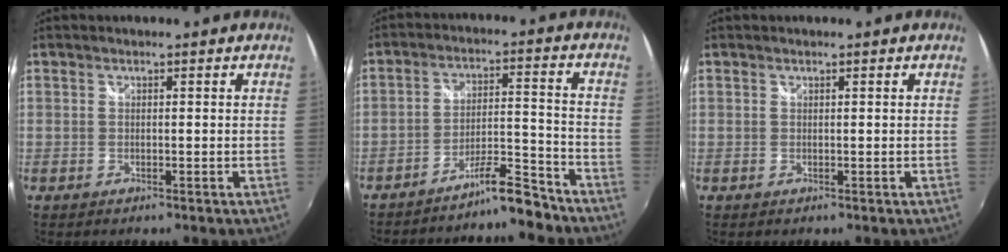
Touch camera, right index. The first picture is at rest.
{"total": 7.8, "force": [-7.2, 0.7, 2.9], "torque": [-0.053, 0.023, -0.118]}
{"total": 0.0}